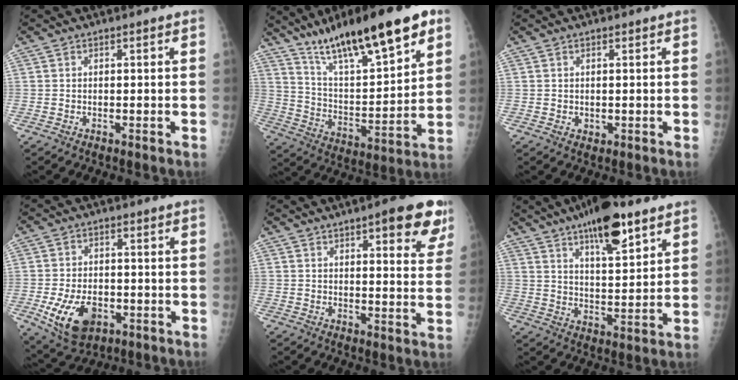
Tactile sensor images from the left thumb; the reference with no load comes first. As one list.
[{"total": 22.7, "force": [14.8, 5.5, 16.3], "torque": [-0.243, -0.050, 0.253]}, {"total": 1.3, "force": [0.4, 1.1, 0.5], "torque": [-0.005, -0.003, 0.009]}, {"total": 10.9, "force": [-3.5, 6.9, 7.6], "torque": [-0.125, 0.003, -0.046]}, {"total": 12.0, "force": [7.0, 3.6, 9.0], "torque": [-0.072, -0.029, 0.082]}, {"total": 14.3, "force": [9.0, 4.4, 10.2], "torque": [-0.139, -0.043, 0.144]}]